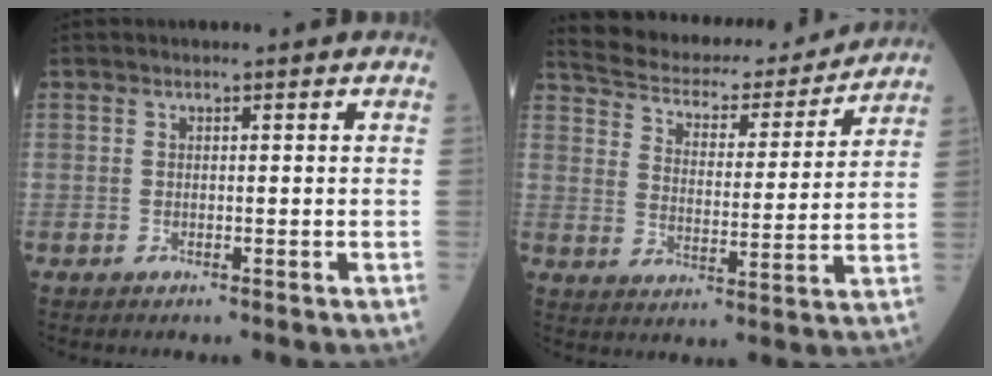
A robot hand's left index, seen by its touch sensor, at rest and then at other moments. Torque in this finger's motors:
{"motor_torque": [-0.51, -0.89, -0.20, 0.04]}